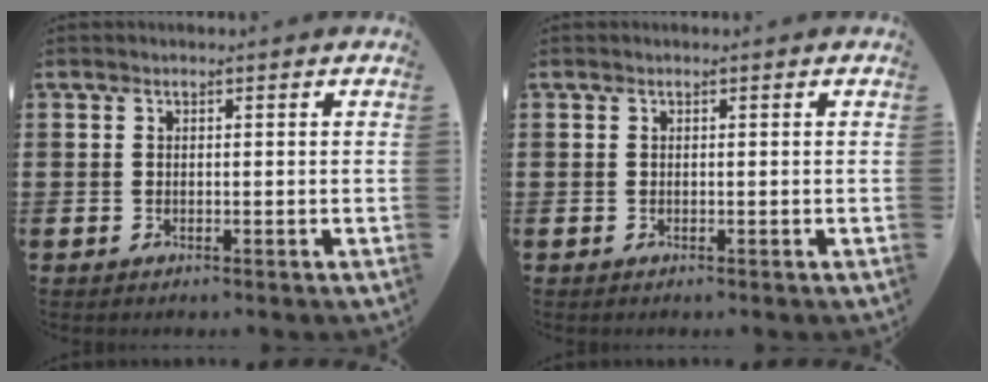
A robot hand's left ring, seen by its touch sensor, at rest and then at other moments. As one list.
[{"total": 0.0}]